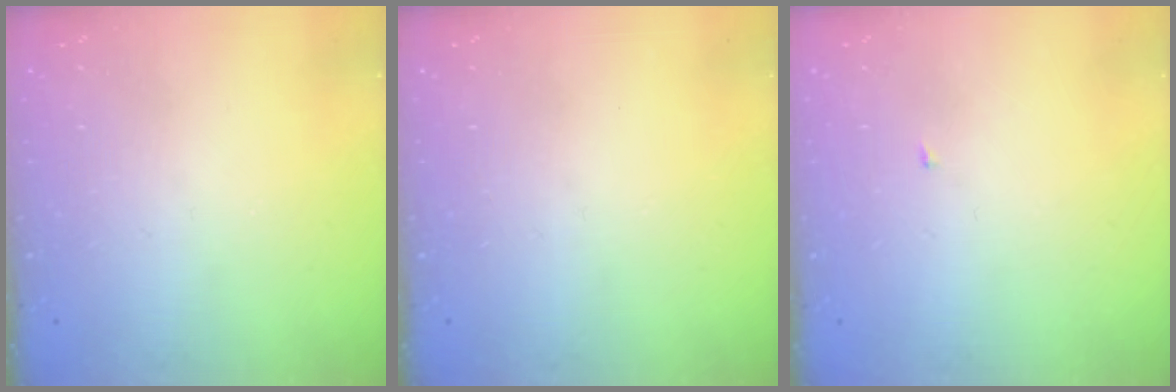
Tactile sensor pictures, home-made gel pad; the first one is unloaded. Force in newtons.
{"total": 0.0}
{"total": 1.8, "press": 1.8, "slide": 0.2}